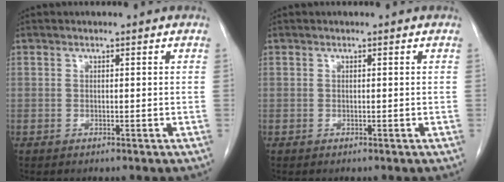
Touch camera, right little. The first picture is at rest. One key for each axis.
{"total": 0.0}